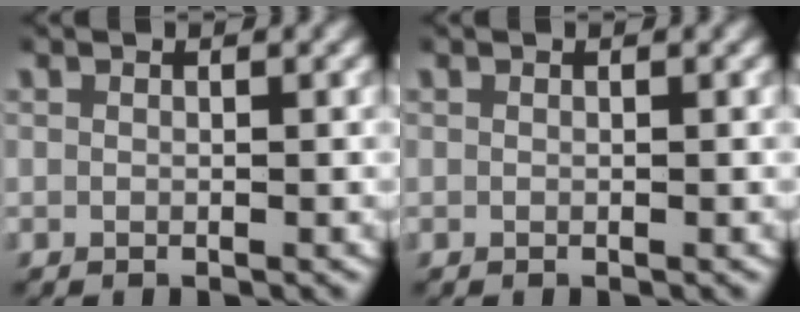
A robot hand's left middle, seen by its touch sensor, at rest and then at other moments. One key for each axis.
{"total": 0.0}